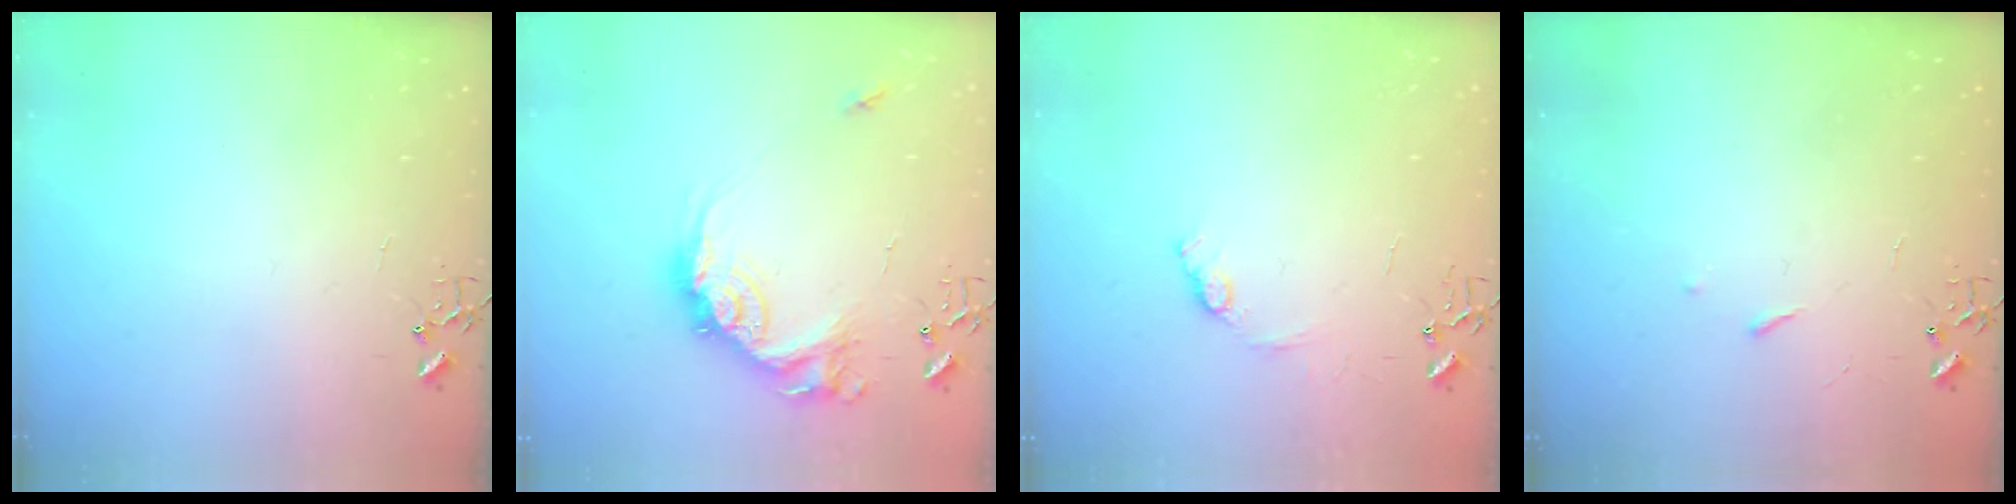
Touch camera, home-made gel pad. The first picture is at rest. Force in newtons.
{"total": 16.6, "press": 16.6, "slide": 0.9}
{"total": 7.2, "press": 7.1, "slide": 0.8}
{"total": 2.9, "press": 2.8, "slide": 0.5}